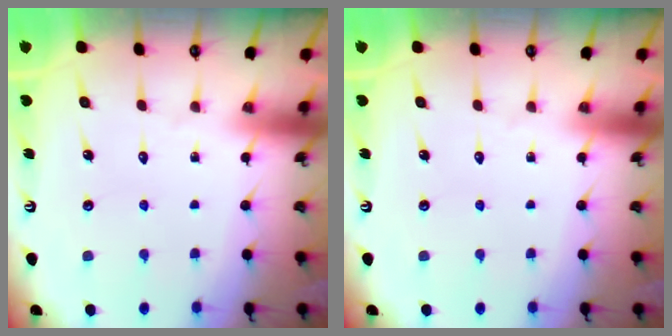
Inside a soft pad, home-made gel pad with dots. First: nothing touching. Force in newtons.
{"total": 0.0}